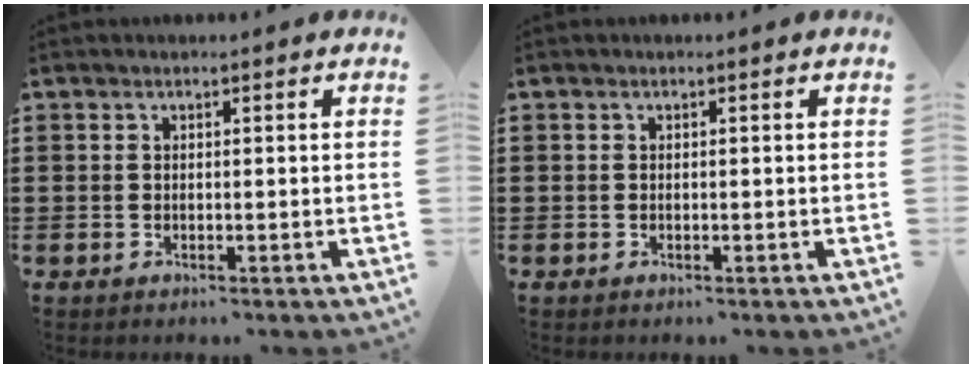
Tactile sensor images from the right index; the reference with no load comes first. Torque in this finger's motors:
{"motor_torque": [0.64, 1.50, 0.00, 0.01]}